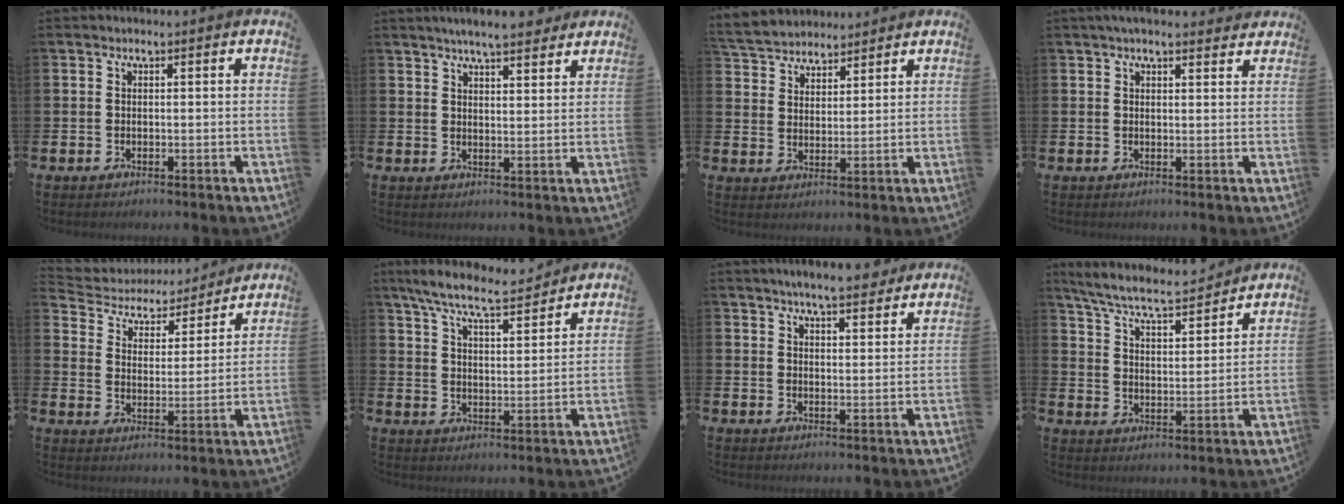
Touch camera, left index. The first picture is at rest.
{"total": 5.3, "force": [5.0, 0.4, 1.5], "torque": [-0.034, -0.019, 0.089]}
{"total": 4.7, "force": [4.5, 1.3, -0.6], "torque": [-0.012, -0.023, 0.081]}
{"total": 2.6, "force": [2.4, 0.5, 0.8], "torque": [-0.013, -0.007, 0.042]}
{"total": 4.8, "force": [4.3, 1.9, 0.4], "torque": [-0.037, -0.039, 0.066]}
{"total": 8.1, "force": [7.5, 0.9, 3.0], "torque": [-0.083, -0.039, 0.132]}
{"total": 5.6, "force": [5.3, 0.5, 1.6], "torque": [-0.028, -0.025, 0.093]}
{"total": 6.8, "force": [6.4, 0.7, 2.3], "torque": [-0.069, -0.046, 0.107]}